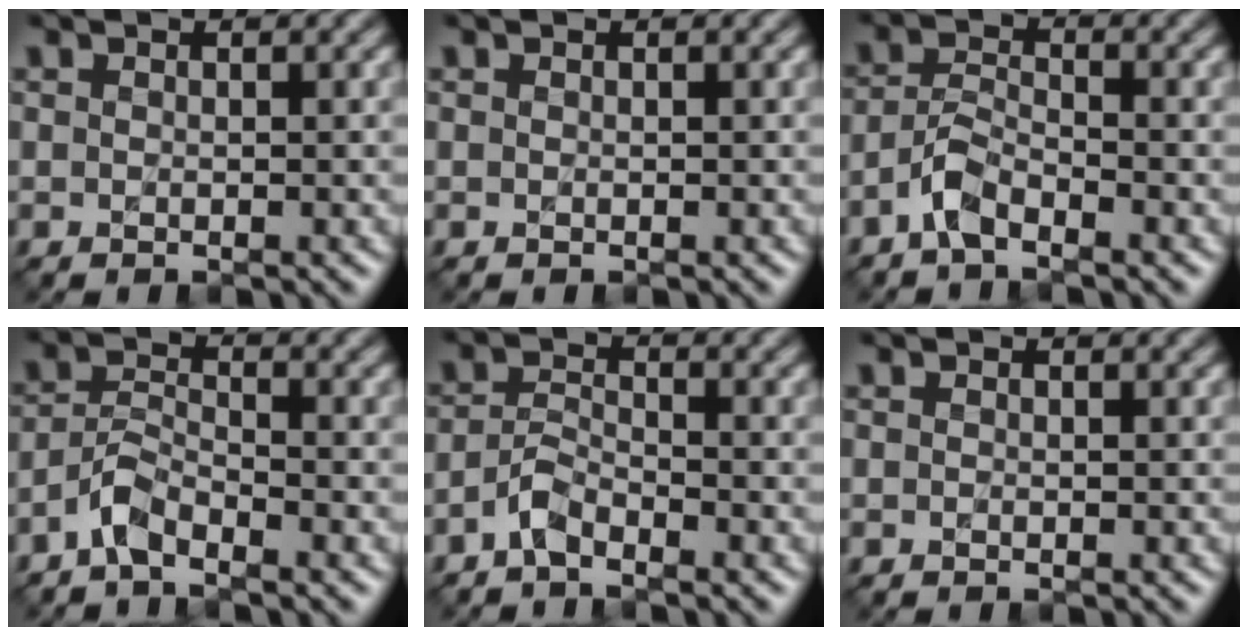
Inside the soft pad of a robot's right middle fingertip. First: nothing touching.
{"total": 0.0}
{"total": 2.7, "force": [-1.9, 0.8, 1.7], "torque": [-0.036, 0.006, -0.046]}
{"total": 2.7, "force": [-2.1, 0.7, 1.5], "torque": [-0.032, 0.007, -0.050]}
{"total": 2.2, "force": [-1.7, 0.6, 1.2], "torque": [-0.028, 0.005, -0.040]}
{"total": 0.0}